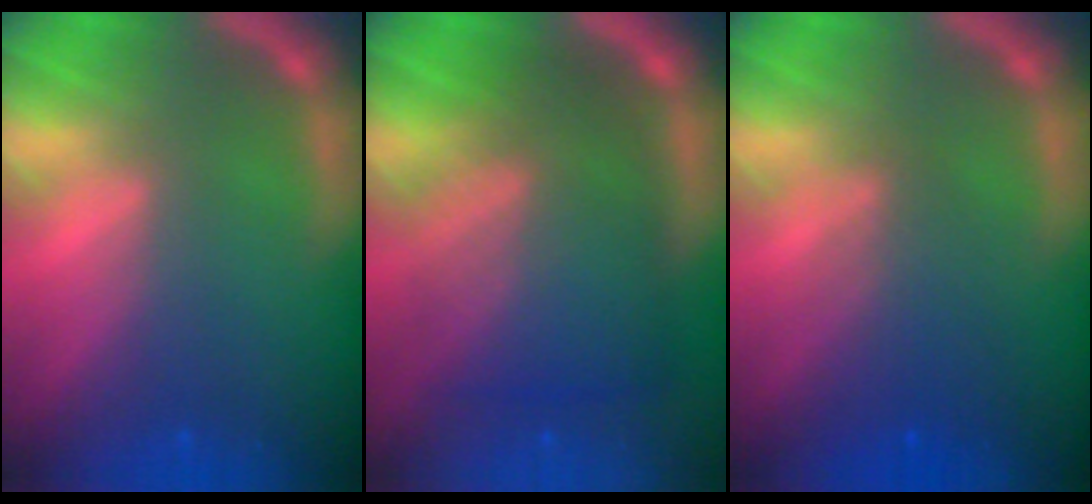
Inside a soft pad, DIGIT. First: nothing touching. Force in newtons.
{"total": 9.0}
{"total": 3.5}